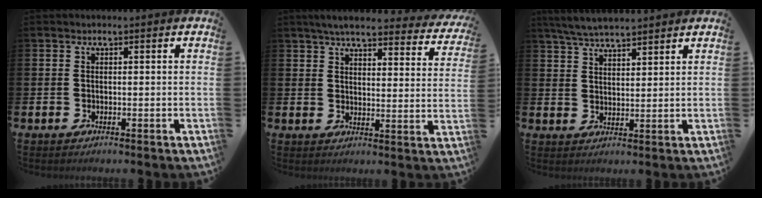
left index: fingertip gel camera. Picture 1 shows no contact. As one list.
[{"total": 5.4, "force": [4.9, 0.8, 2.1], "torque": [-0.046, -0.030, 0.080]}, {"total": 5.1, "force": [4.9, 0.6, 1.4], "torque": [-0.045, -0.015, 0.090]}]